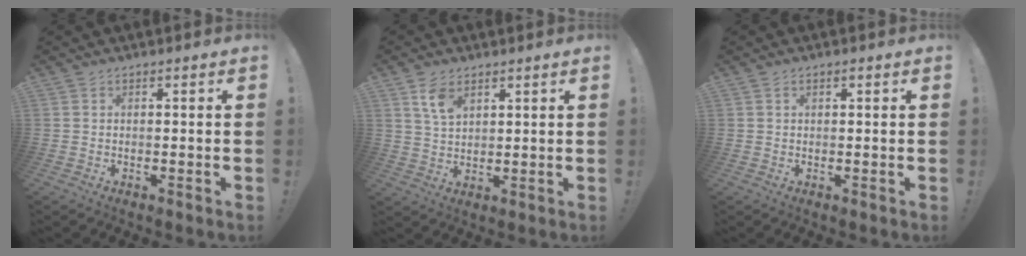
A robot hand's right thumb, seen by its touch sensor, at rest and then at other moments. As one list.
[{"total": 6.9, "force": [4.0, 4.1, 3.8], "torque": [-0.064, -0.016, 0.075]}, {"total": 0.7, "force": [0.4, 0.4, 0.5], "torque": [-0.005, 0.000, 0.007]}]